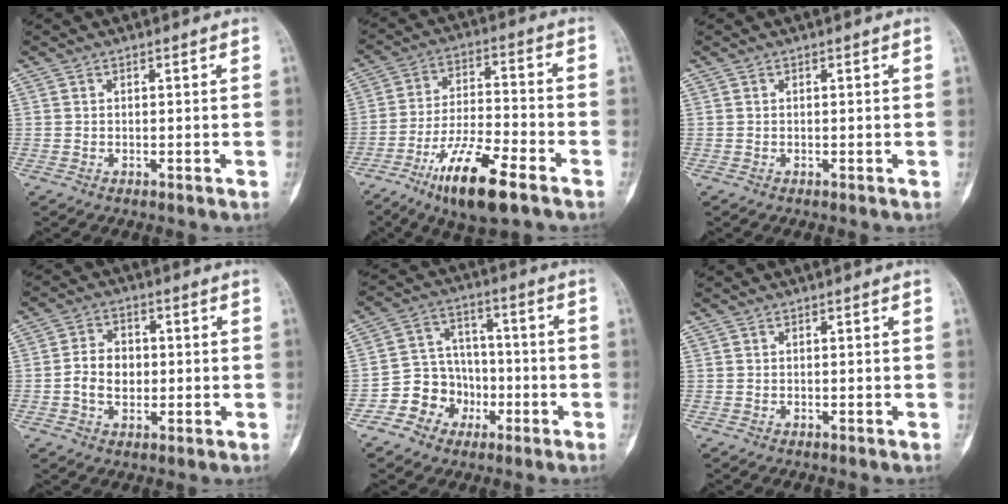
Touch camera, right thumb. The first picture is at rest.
{"total": 14.6, "force": [-8.7, 3.8, 11.1], "torque": [-0.199, 0.040, -0.152]}
{"total": 0.0}
{"total": 6.4, "force": [-0.5, 4.7, 4.2], "torque": [-0.058, 0.014, -0.014]}
{"total": 10.1, "force": [-4.0, 8.8, 2.7], "torque": [0.006, 0.054, -0.070]}
{"total": 0.0}